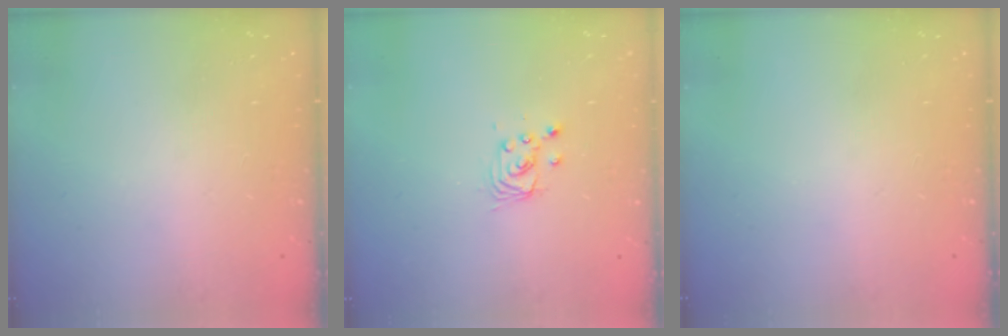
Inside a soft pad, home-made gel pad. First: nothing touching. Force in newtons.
{"total": 2.7, "press": 2.7, "slide": 0.2}
{"total": 0.0}